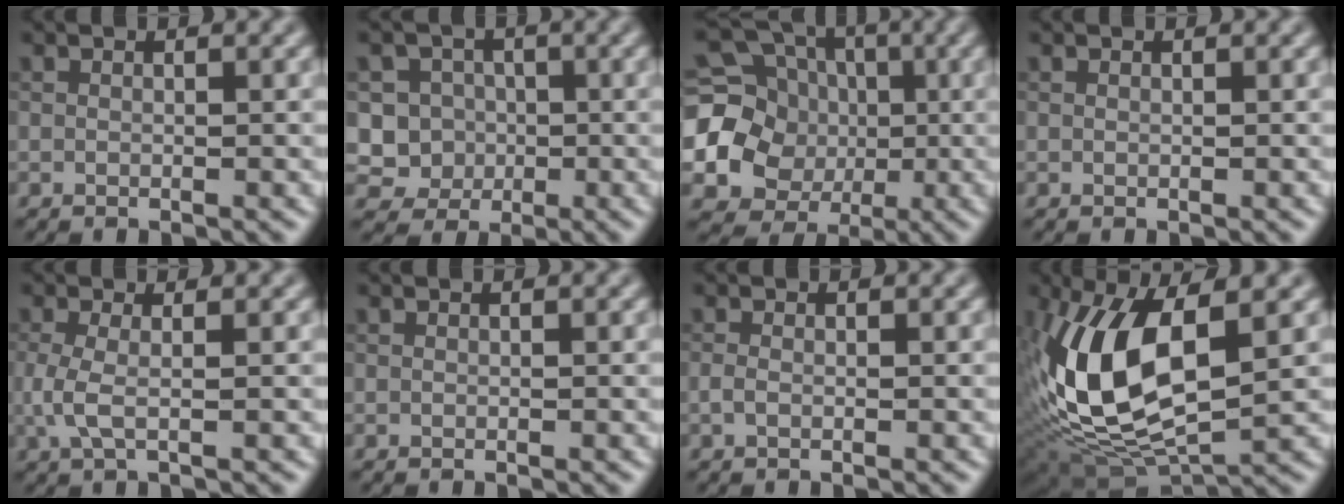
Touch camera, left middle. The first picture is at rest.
{"total": 5.5, "force": [-0.5, 5.4, 1.3], "torque": [-0.011, 0.024, -0.027]}
{"total": 13.1, "force": [0.1, 12.0, 5.2], "torque": [-0.146, 0.022, -0.011]}
{"total": 0.0}
{"total": 2.2, "force": [-0.2, 0.7, 2.1], "torque": [-0.052, -0.005, -0.005]}
{"total": 0.0}
{"total": 0.7, "force": [-0.3, 0.3, 0.6], "torque": [-0.017, -0.002, -0.008]}
{"total": 11.2, "force": [1.7, 5.3, 9.7], "torque": [-0.206, -0.004, 0.032]}